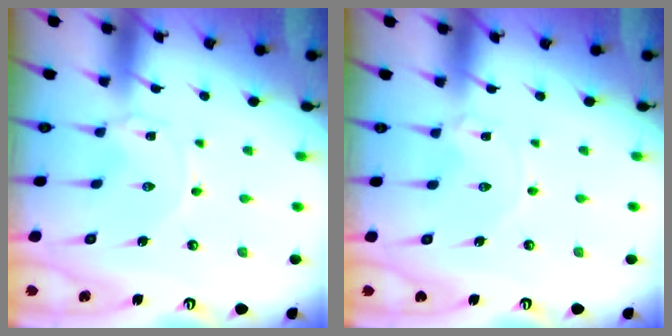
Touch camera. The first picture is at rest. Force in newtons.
{"total": 1.1, "press": 1.1, "slide": 0.2}